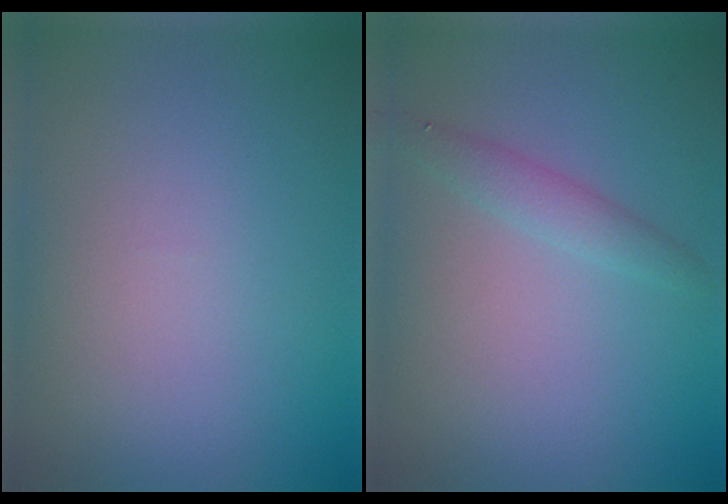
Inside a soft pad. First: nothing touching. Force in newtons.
{"total": 1.6, "press": 1.6, "slide": 0.0}